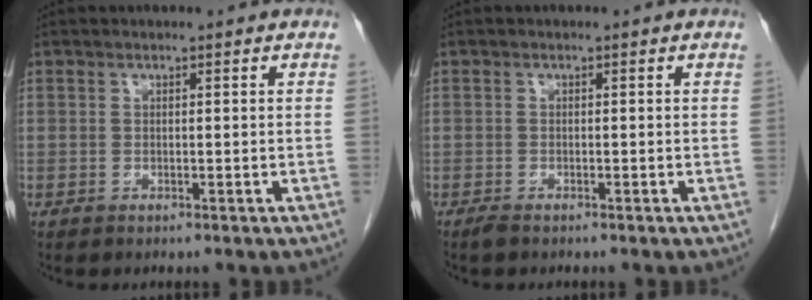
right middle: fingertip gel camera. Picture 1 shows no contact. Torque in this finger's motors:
{"motor_torque": [0.00, 0.08, 0.00, 0.00]}